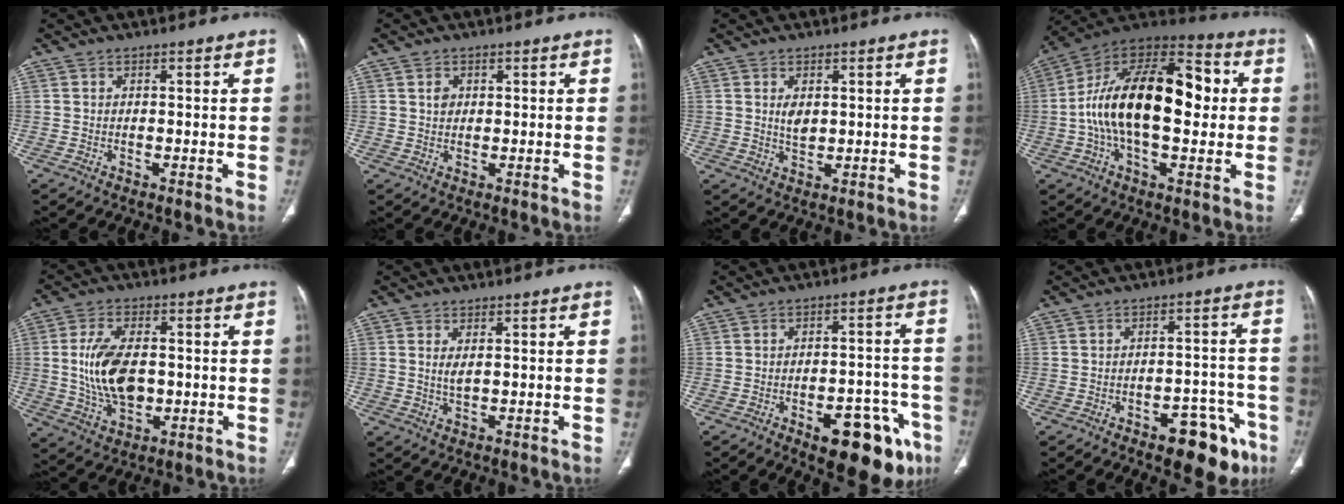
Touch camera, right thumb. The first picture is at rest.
{"total": 2.1, "force": [0.7, 1.7, 1.0], "torque": [-0.011, -0.003, 0.013]}
{"total": 3.0, "force": [0.8, 1.8, 2.3], "torque": [-0.034, -0.008, 0.020]}
{"total": 24.2, "force": [1.1, 12.5, 20.7], "torque": [-0.342, 0.036, 0.010]}
{"total": 12.3, "force": [0.2, 7.2, 9.9], "torque": [-0.182, -0.002, 0.013]}
{"total": 2.3, "force": [0.6, 1.0, 2.0], "torque": [-0.039, -0.006, 0.017]}
{"total": 16.2, "force": [-8.1, 7.0, 12.1], "torque": [-0.095, 0.047, -0.095]}
{"total": 12.4, "force": [-6.9, 5.8, 8.5], "torque": [-0.070, 0.044, -0.084]}